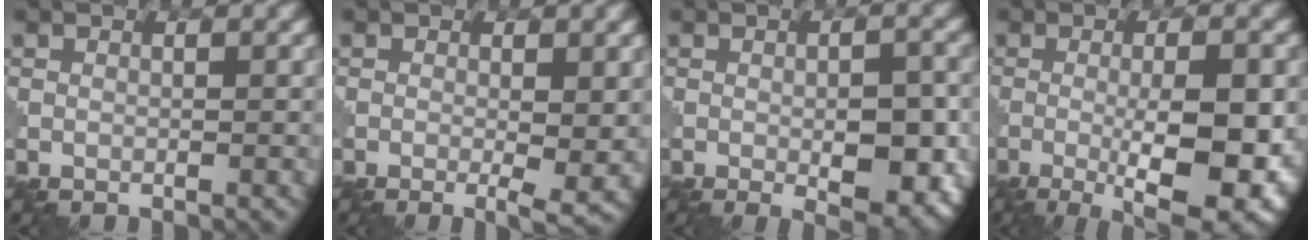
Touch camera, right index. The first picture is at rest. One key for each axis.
{"total": 3.1, "fx": -0.4, "fy": 0.7, "fz": 3.0, "tx": -0.047, "ty": -0.011, "tz": -0.007}
{"total": 5.7, "fx": -1.3, "fy": 2.0, "fz": 5.2, "tx": -0.074, "ty": -0.004, "tz": -0.015}
{"total": 10.9, "fx": -2.5, "fy": 3.1, "fz": 10.2, "tx": -0.147, "ty": -0.011, "tz": -0.032}